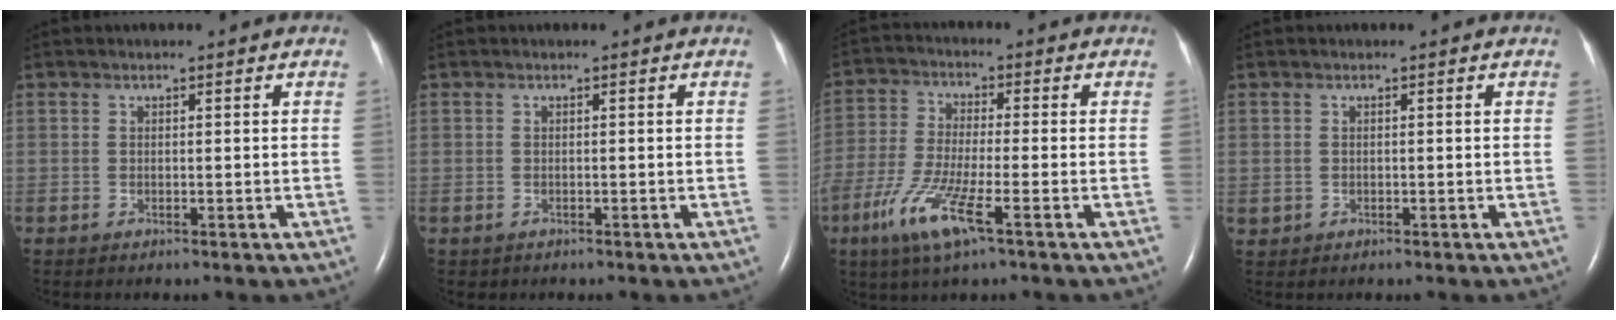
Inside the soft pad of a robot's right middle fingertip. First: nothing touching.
{"total": 0.5, "force": [-0.3, 0.4, 0.0], "torque": [-0.009, 0.002, -0.003]}
{"total": 9.5, "force": [-4.8, 1.2, 8.2], "torque": [-0.180, -0.022, -0.095]}
{"total": 0.8, "force": [-0.1, 0.8, 0.2], "torque": [-0.003, 0.002, 0.003]}